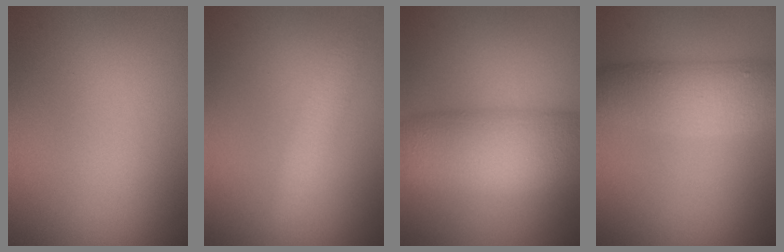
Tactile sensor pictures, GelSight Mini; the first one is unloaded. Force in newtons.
{"total": 1.8, "press": 1.8, "slide": 0.0}
{"total": 8.5, "press": 8.5, "slide": 0.1}
{"total": 5.8, "press": 5.8, "slide": 0.1}